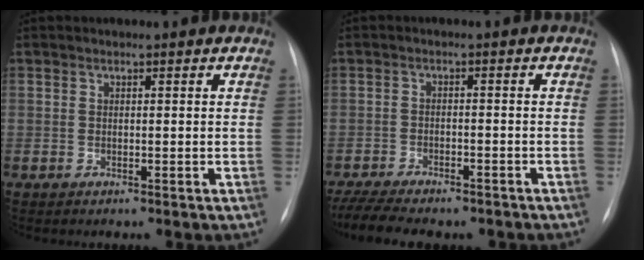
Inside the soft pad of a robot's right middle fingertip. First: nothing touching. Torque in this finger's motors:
{"motor_torque": [0.51, -0.48, 0.14, 0.04]}